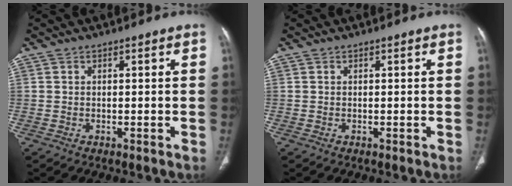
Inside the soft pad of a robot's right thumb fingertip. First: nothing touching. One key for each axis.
{"total": 0.0}